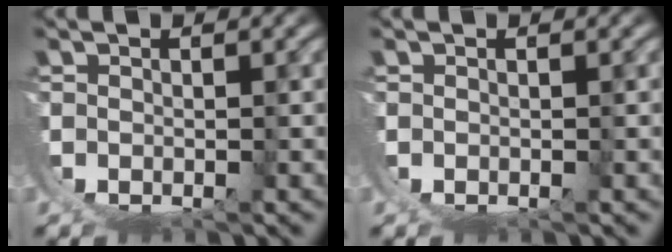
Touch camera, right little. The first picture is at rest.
{"total": 0.0}